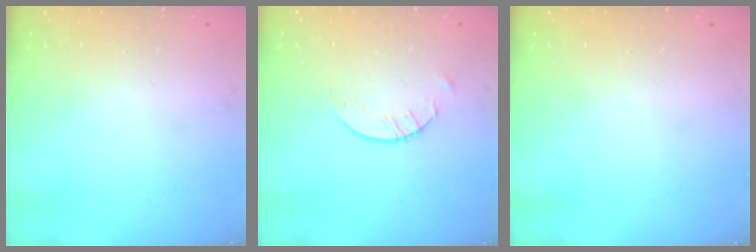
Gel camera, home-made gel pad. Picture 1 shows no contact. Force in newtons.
{"total": 2.0, "press": 2.0, "slide": 0.2}
{"total": 0.0}